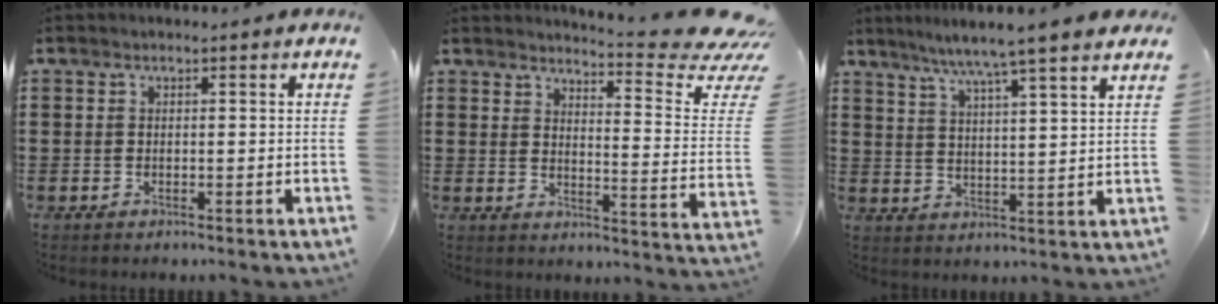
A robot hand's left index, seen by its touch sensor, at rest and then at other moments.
{"total": 6.6, "force": [5.6, -0.2, 3.4], "torque": [-0.052, -0.060, 0.086]}
{"total": 6.2, "force": [5.1, -1.1, 3.2], "torque": [-0.080, -0.026, 0.085]}